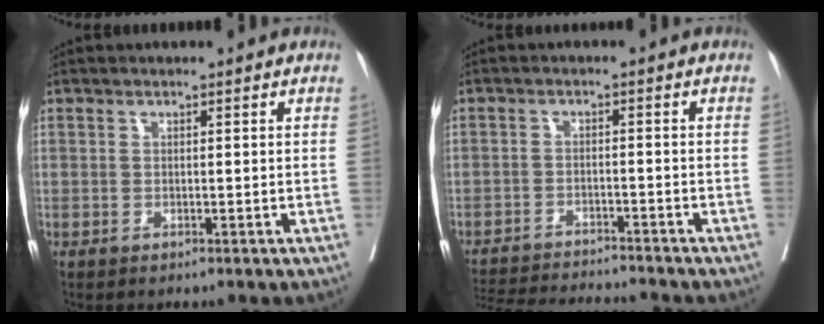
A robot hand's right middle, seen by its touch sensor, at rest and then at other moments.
{"total": 12.0, "force": [-11.5, 0.3, 3.4], "torque": [-0.056, -0.011, -0.172]}